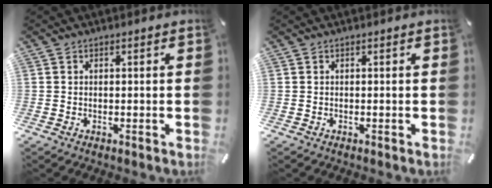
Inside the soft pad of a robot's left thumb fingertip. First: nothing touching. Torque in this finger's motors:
{"motor_torque": [0.00, 0.00, 0.00, 0.00, 0.00]}